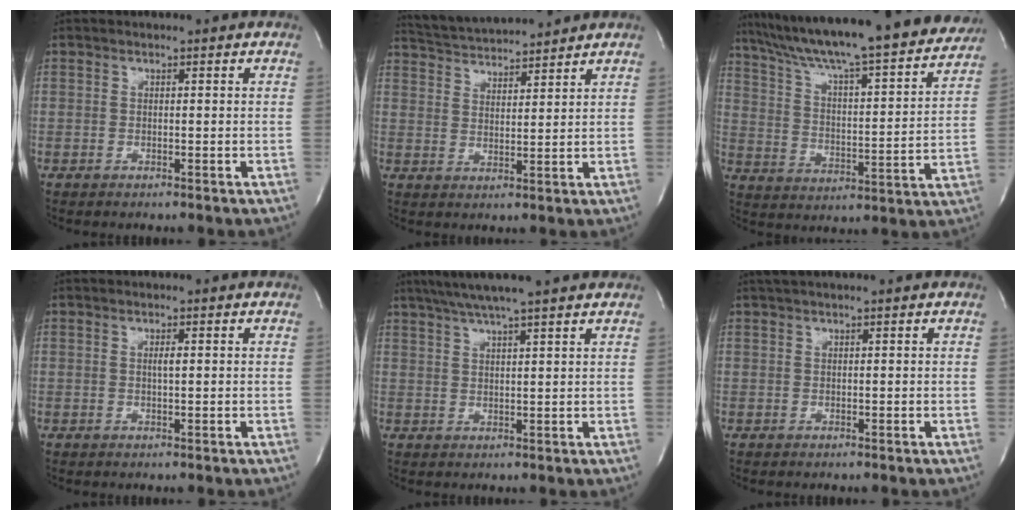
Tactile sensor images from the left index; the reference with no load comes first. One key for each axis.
{"total": 9.8, "fx": 9.4, "fy": 0.2, "fz": 2.5, "tx": -0.057, "ty": 0.021, "tz": 0.160}
{"total": 27.5, "fx": 24.5, "fy": 2.2, "fz": 12.3, "tx": -0.199, "ty": -0.034, "tz": 0.336}
{"total": 1.0, "fx": 0.1, "fy": 0.1, "fz": 1.0, "tx": -0.022, "ty": 0.001, "tz": 0.002}
{"total": 10.2, "fx": 8.4, "fy": -0.4, "fz": 5.9, "tx": -0.099, "ty": 0.032, "tz": 0.115}
{"total": 3.1, "fx": 2.5, "fy": -0.6, "fz": 1.9, "tx": -0.034, "ty": 0.024, "tz": 0.049}